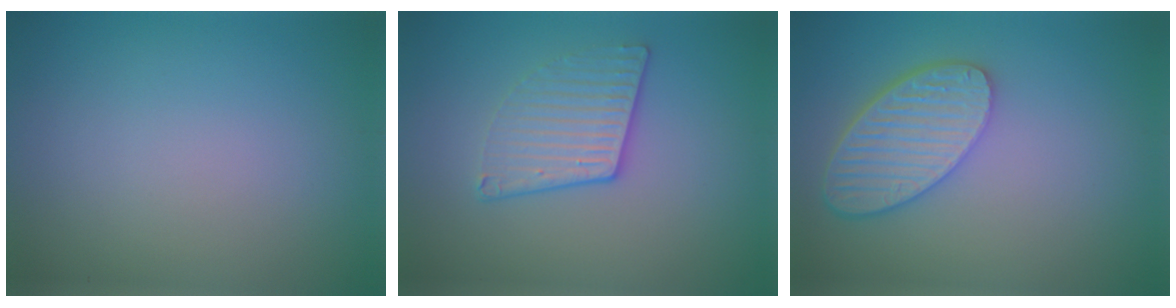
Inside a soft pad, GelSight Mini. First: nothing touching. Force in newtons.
{"total": 3.2, "press": 2.8, "slide": 1.6}
{"total": 5.6, "press": 4.6, "slide": 3.1}